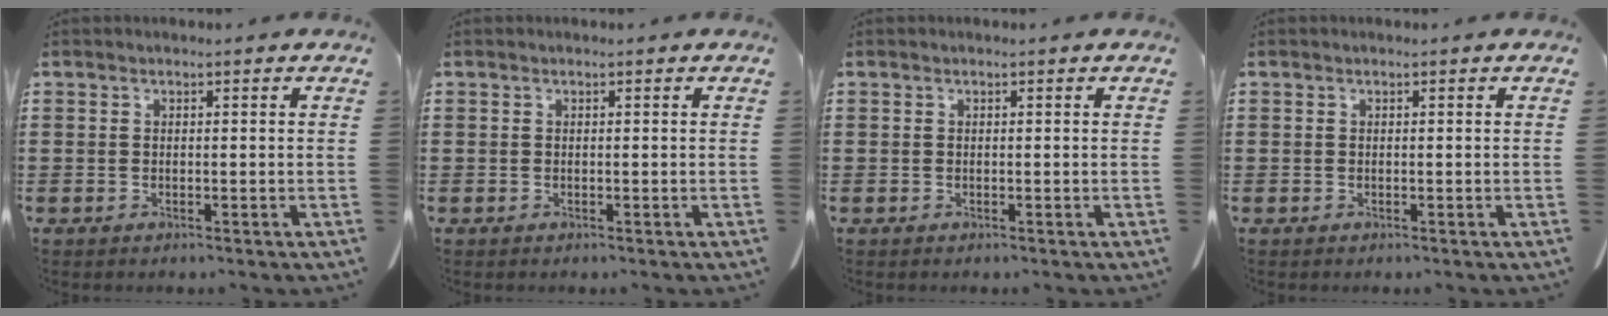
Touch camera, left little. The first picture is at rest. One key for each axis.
{"total": 0.0}
{"total": 0.0}
{"total": 0.0}